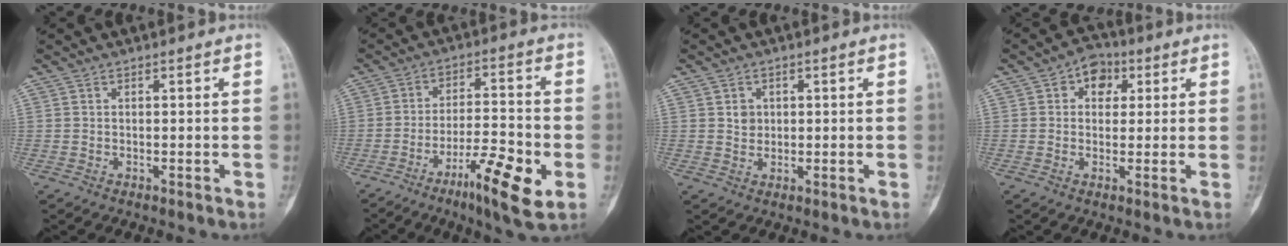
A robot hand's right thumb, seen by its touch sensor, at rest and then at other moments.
{"total": 12.8, "force": [-5.5, 2.6, 11.3], "torque": [-0.191, 0.019, -0.090]}
{"total": 2.4, "force": [0.6, 2.1, 1.0], "torque": [-0.004, -0.001, 0.010]}
{"total": 5.9, "force": [1.9, 4.5, 3.4], "torque": [-0.018, 0.008, 0.019]}